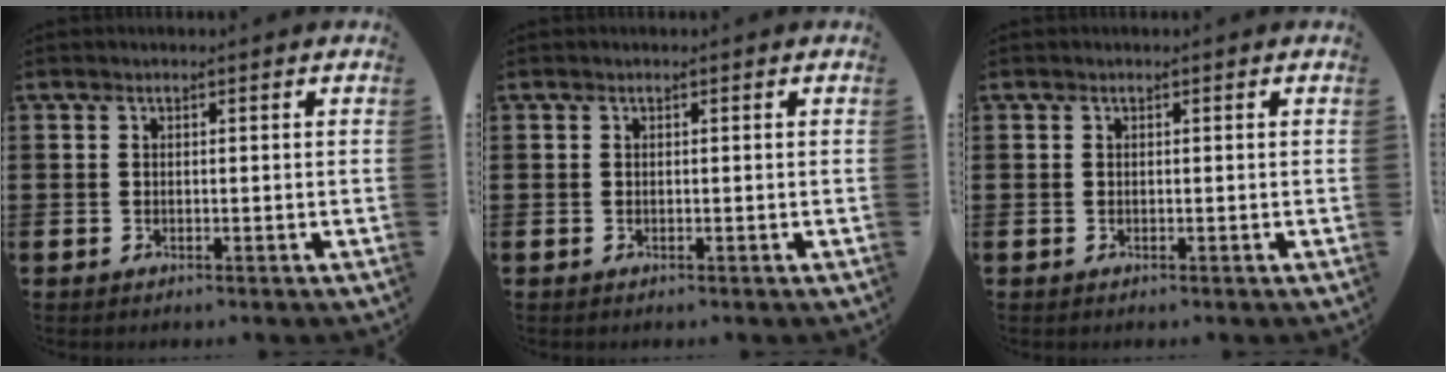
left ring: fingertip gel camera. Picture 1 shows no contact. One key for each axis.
{"total": 0.0}
{"total": 0.0}